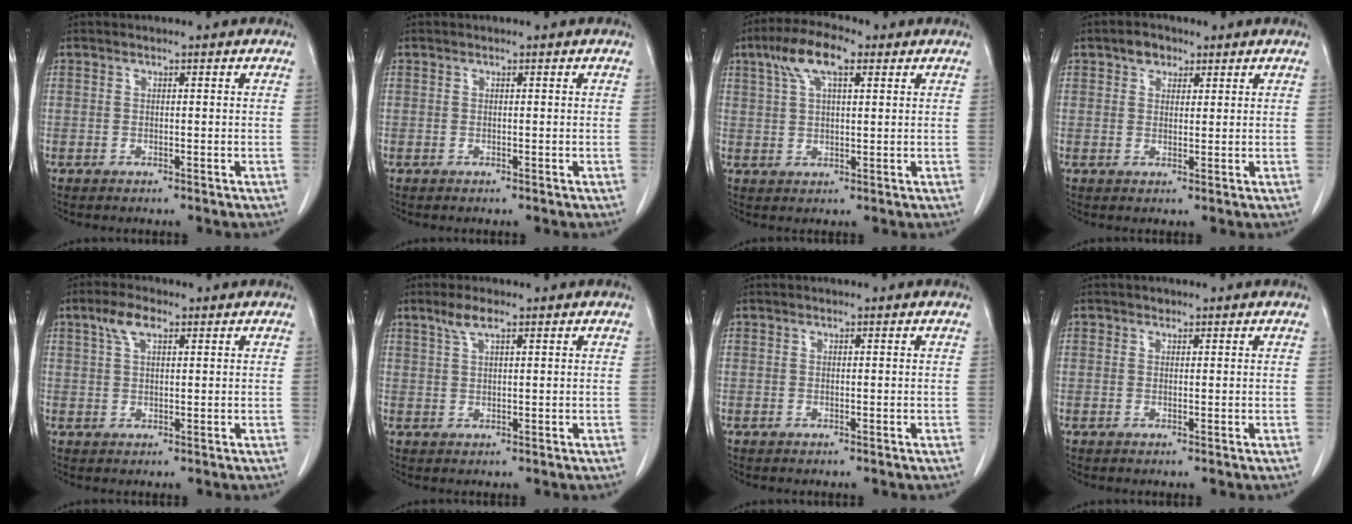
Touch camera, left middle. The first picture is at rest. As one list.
[{"total": 0.0}, {"total": 7.8, "force": [4.1, 2.4, 6.2], "torque": [-0.124, 0.024, 0.074]}, {"total": 2.9, "force": [1.7, 2.0, 1.2], "torque": [-0.020, 0.009, 0.027]}, {"total": 3.9, "force": [2.1, 1.6, 2.9], "torque": [-0.062, 0.013, 0.043]}, {"total": 3.0, "force": [2.0, 0.6, 2.2], "torque": [-0.050, 0.008, 0.041]}, {"total": 0.0}, {"total": 0.8, "force": [0.4, 0.6, 0.1], "torque": [0.003, 0.001, 0.004]}]